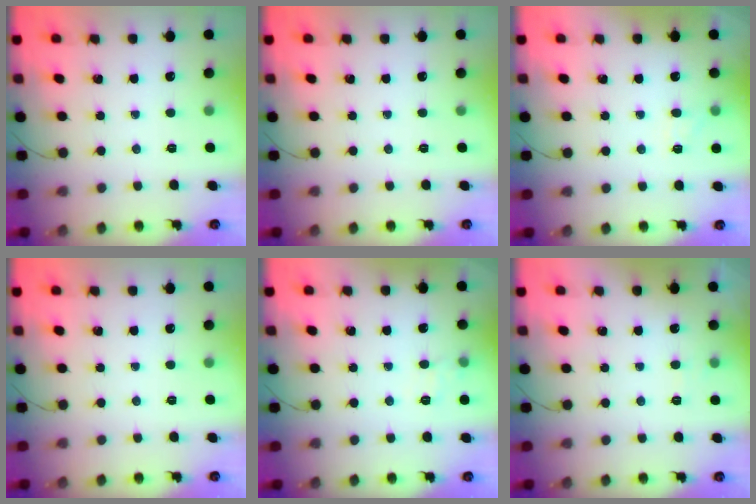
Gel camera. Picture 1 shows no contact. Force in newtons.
{"total": 0.0}
{"total": 5.0, "press": 4.8, "slide": 1.5}
{"total": 0.0}
{"total": 7.1, "press": 6.9, "slide": 1.7}
{"total": 3.0, "press": 2.6, "slide": 1.6}